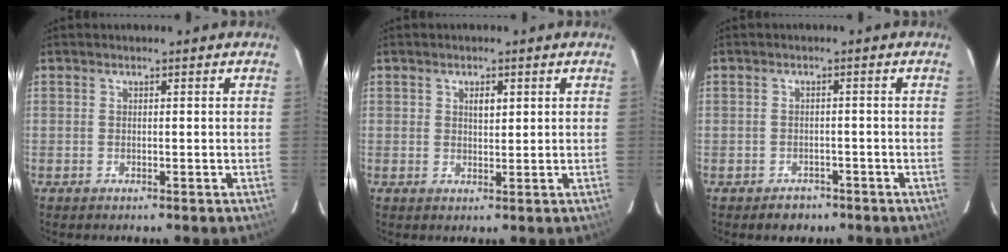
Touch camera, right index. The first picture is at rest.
{"total": 2.1, "force": [0.9, 1.0, 1.6], "torque": [-0.027, 0.002, 0.016]}
{"total": 2.7, "force": [-1.9, 1.9, 0.5], "torque": [-0.010, 0.006, -0.022]}